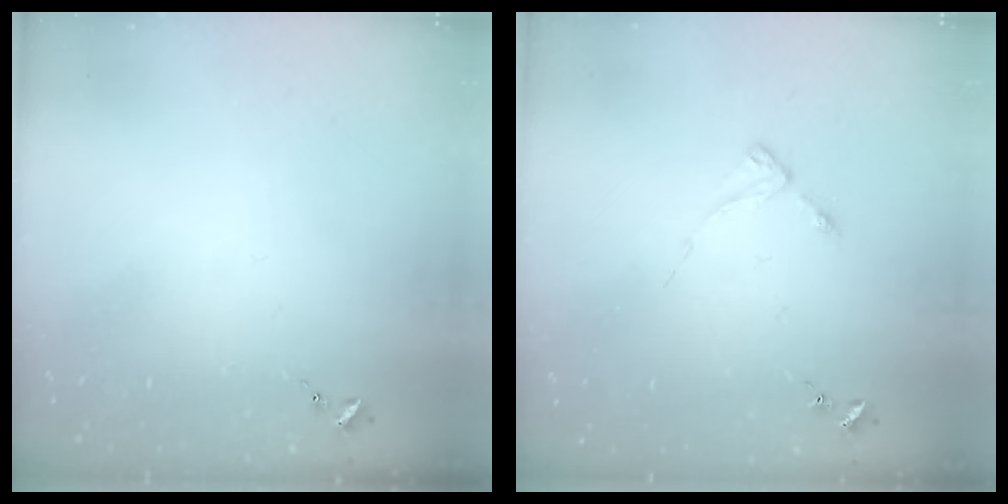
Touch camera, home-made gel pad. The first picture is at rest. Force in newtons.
{"total": 2.7, "press": 2.7, "slide": 0.3}